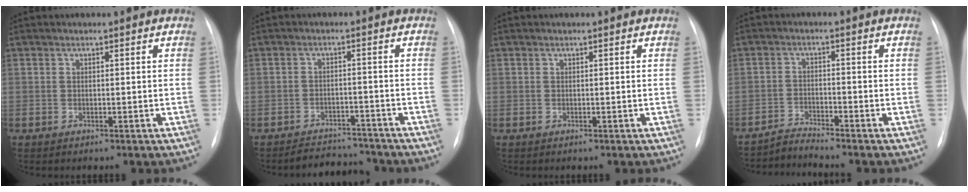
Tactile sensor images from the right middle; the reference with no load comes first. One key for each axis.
{"total": 6.0, "fx": -5.8, "fy": 1.6, "fz": 0.1, "tx": 0.004, "ty": 0.009, "tz": -0.084}
{"total": 0.0}
{"total": 3.1, "fx": -2.8, "fy": -1.0, "fz": -0.6, "tx": 0.008, "ty": -0.019, "tz": -0.054}